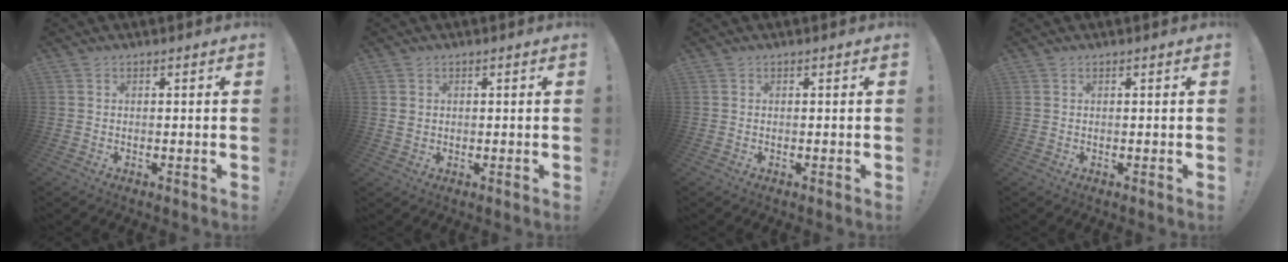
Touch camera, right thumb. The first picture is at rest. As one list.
[{"total": 1.7, "force": [0.6, 1.5, 0.4], "torque": [-0.003, 0.002, 0.011]}, {"total": 0.0}, {"total": 0.0}]